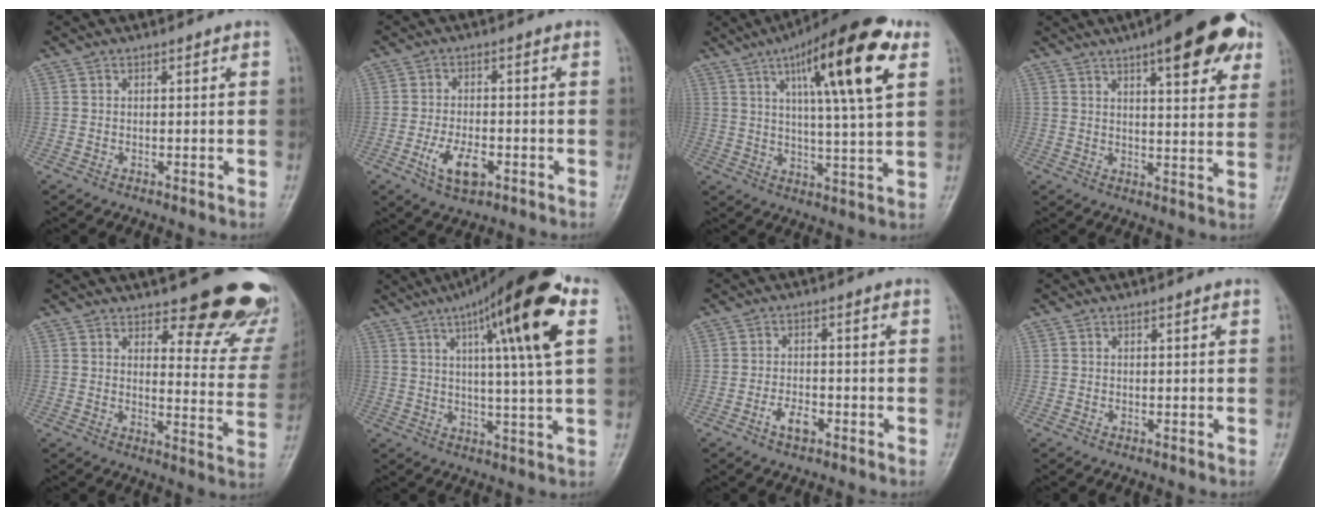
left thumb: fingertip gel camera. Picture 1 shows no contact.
{"total": 6.7, "force": [-2.7, 3.3, 5.1], "torque": [-0.093, 0.007, -0.046]}
{"total": 19.4, "force": [8.3, 3.9, 17.1], "torque": [-0.248, -0.016, 0.124]}
{"total": 15.5, "force": [8.2, 4.8, 12.3], "torque": [-0.129, -0.020, 0.105]}
{"total": 18.1, "force": [15.1, 6.3, 7.9], "torque": [-0.035, -0.111, 0.166]}
{"total": 18.7, "force": [7.3, 2.7, 17.0], "torque": [-0.254, -0.001, 0.104]}
{"total": 3.6, "force": [-2.0, 1.8, 2.5], "torque": [-0.042, 0.014, -0.037]}
{"total": 0.0}